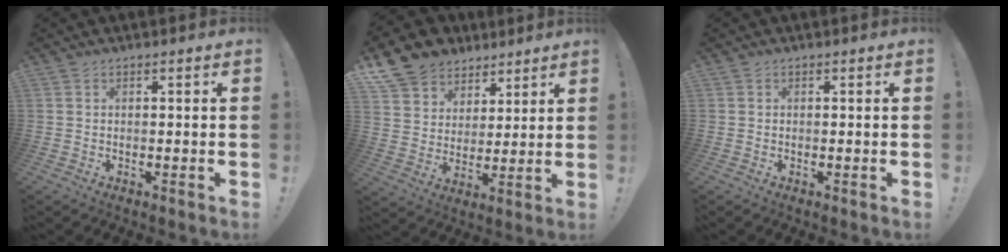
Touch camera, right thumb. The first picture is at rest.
{"total": 11.7, "force": [7.8, 8.3, 2.5], "torque": [-0.042, -0.057, 0.156]}
{"total": 0.0}